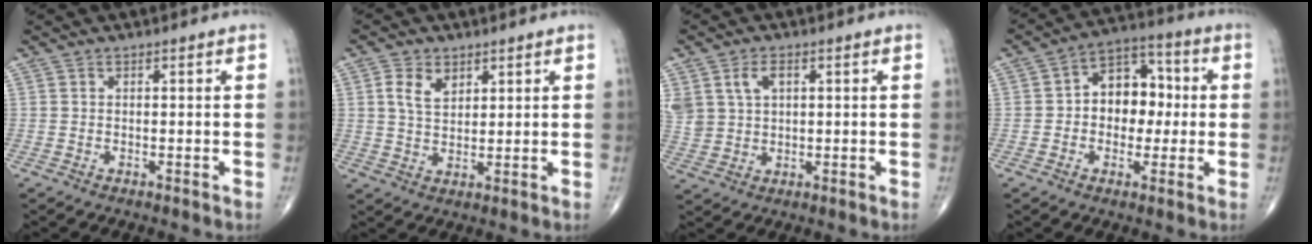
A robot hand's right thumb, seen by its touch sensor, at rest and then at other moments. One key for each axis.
{"total": 5.2, "fx": 2.4, "fy": 3.3, "fz": 3.2, "tx": -0.047, "ty": -0.013, "tz": 0.045}
{"total": 7.0, "fx": 2.7, "fy": 4.8, "fz": 4.3, "tx": -0.086, "ty": -0.004, "tz": 0.062}
{"total": 11.1, "fx": 0.3, "fy": 8.0, "fz": 7.6, "tx": -0.069, "ty": 0.031, "tz": -0.005}